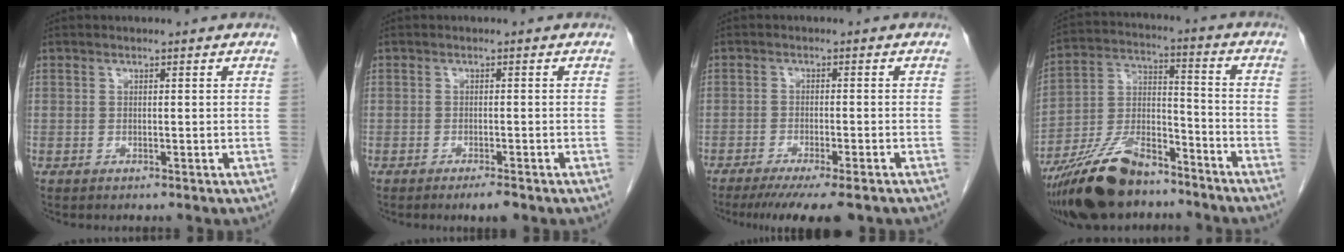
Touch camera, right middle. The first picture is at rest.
{"total": 2.2, "force": [-1.6, 0.2, 1.5], "torque": [-0.023, -0.003, -0.022]}
{"total": 10.1, "force": [-8.0, 1.1, 6.0], "torque": [-0.076, -0.018, -0.118]}
{"total": 15.4, "force": [-12.0, 5.2, 8.1], "torque": [-0.161, 0.008, -0.215]}